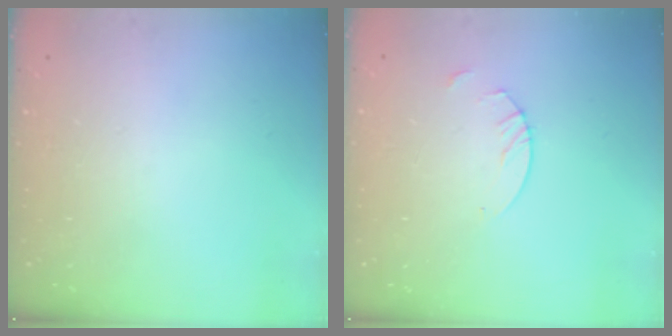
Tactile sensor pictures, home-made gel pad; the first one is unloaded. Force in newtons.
{"total": 2.7, "press": 2.7, "slide": 0.2}